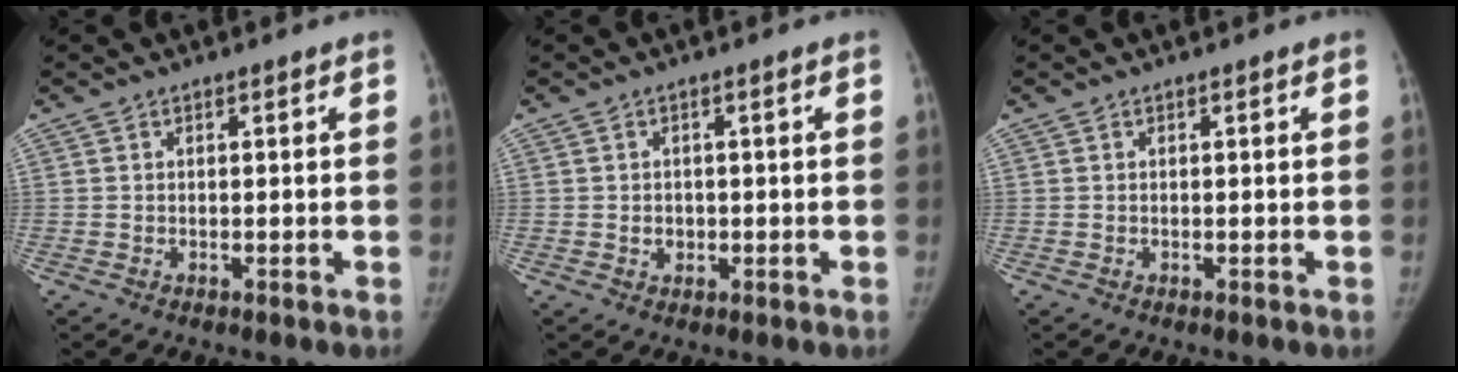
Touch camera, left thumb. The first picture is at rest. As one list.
[{"total": 1.9, "force": [-0.3, 1.7, 0.7], "torque": [0.005, 0.005, -0.003]}, {"total": 0.0}]